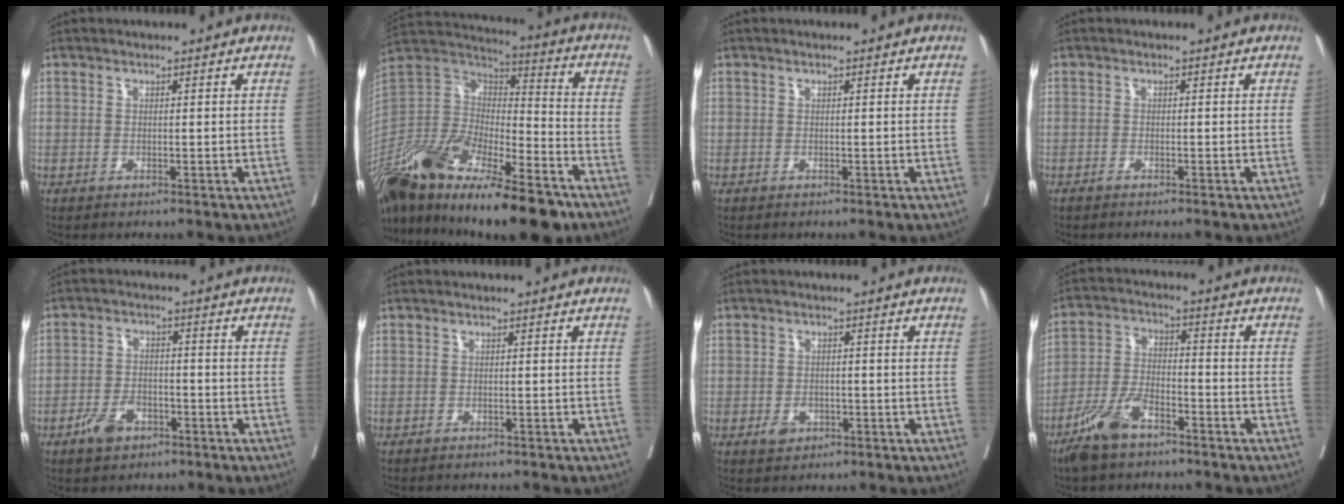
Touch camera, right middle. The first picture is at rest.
{"total": 28.7, "force": [-19.7, 8.1, 19.3], "torque": [-0.361, -0.033, -0.348]}
{"total": 0.0}
{"total": 1.5, "force": [-1.3, 0.1, 0.7], "torque": [-0.013, -0.002, -0.018]}
{"total": 5.0, "force": [-2.9, 2.9, 2.8], "torque": [-0.056, 0.001, -0.049]}
{"total": 1.7, "force": [-1.5, 0.5, 0.4], "torque": [-0.012, -0.003, -0.021]}
{"total": 2.7, "force": [-1.2, 2.0, 1.5], "torque": [-0.023, 0.002, -0.013]}
{"total": 8.5, "force": [-5.8, 3.0, 5.4], "torque": [-0.125, -0.010, -0.116]}